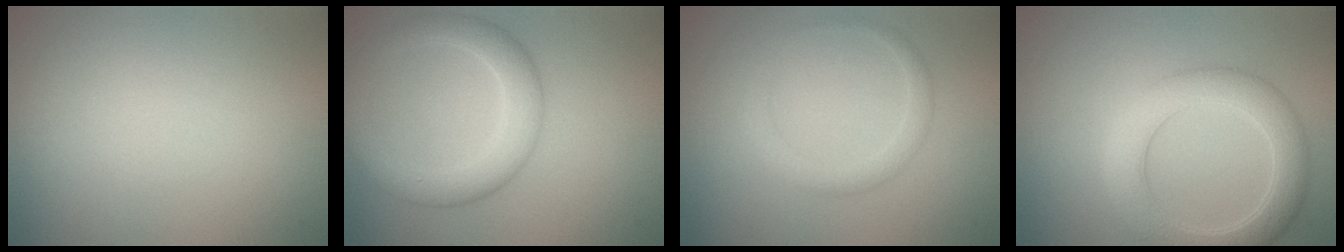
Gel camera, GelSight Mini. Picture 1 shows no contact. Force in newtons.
{"total": 4.3, "press": 4.3, "slide": 0.3}
{"total": 1.8, "press": 1.8, "slide": 0.0}
{"total": 5.1, "press": 5.0, "slide": 0.3}